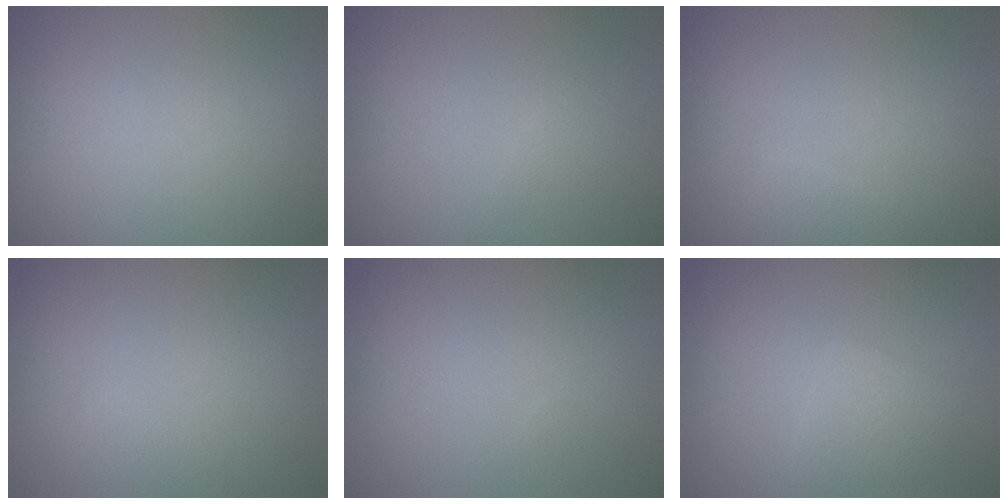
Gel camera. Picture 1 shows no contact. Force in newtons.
{"total": 0.7, "press": 0.7, "slide": 0.0}
{"total": 1.3, "press": 1.3, "slide": 0.0}
{"total": 1.1, "press": 1.1, "slide": 0.1}
{"total": 0.0}
{"total": 1.9, "press": 1.9, "slide": 0.0}